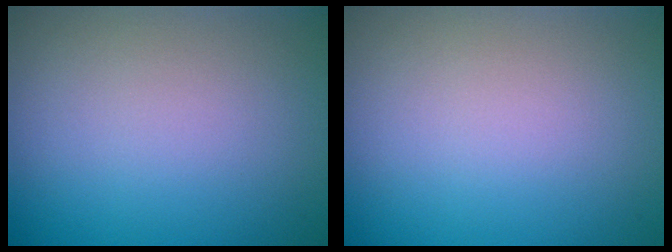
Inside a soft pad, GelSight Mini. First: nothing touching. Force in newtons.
{"total": 0.0}